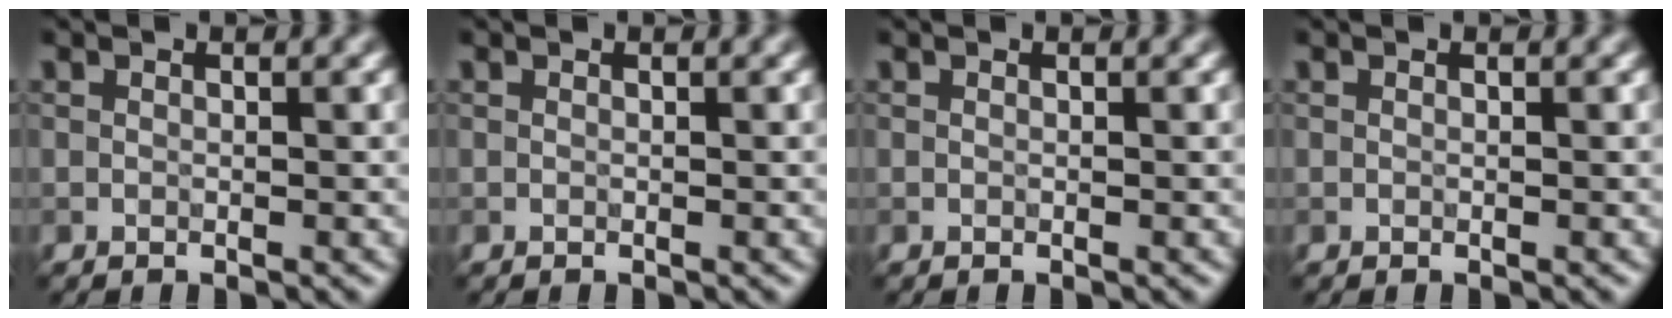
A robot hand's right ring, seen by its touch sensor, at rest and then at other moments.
{"total": 0.0}
{"total": 0.0}
{"total": 0.0}